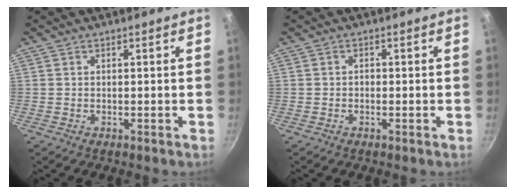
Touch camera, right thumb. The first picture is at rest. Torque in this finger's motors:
{"motor_torque": [0.14, 0.17, 0.36, 0.14, 0.02]}